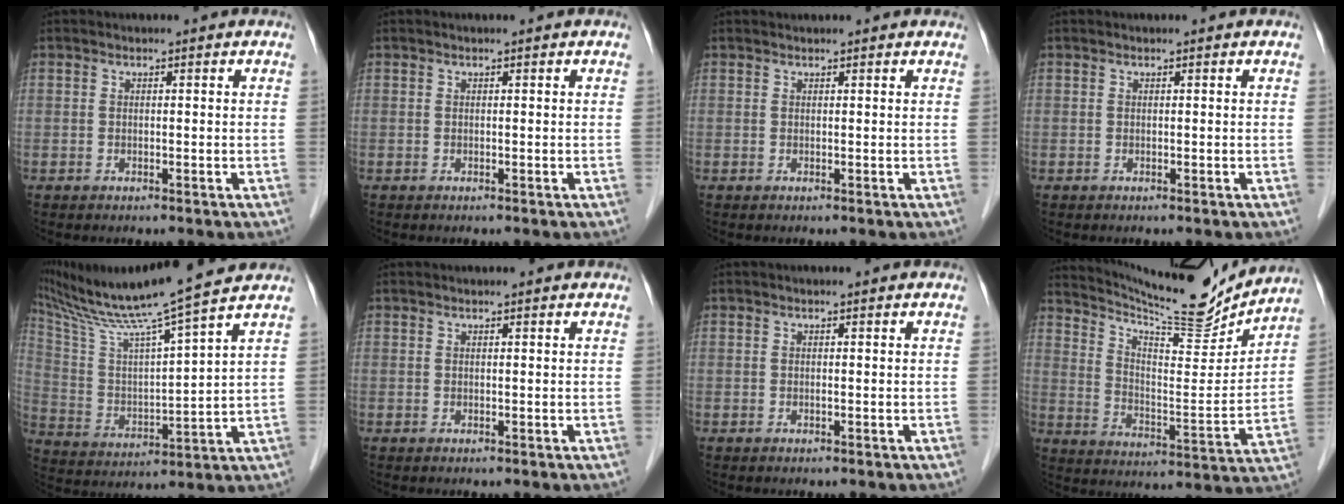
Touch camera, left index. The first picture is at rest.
{"total": 0.0}
{"total": 2.4, "force": [2.2, 0.5, 0.7], "torque": [-0.012, 0.026, 0.024]}
{"total": 0.0}
{"total": 18.0, "force": [15.4, -2.2, 9.2], "torque": [-0.174, -0.007, 0.257]}
{"total": 1.2, "force": [1.1, 0.1, 0.4], "torque": [-0.008, 0.016, 0.018]}
{"total": 0.0}
{"total": 17.5, "force": [16.7, 0.7, 5.3], "torque": [-0.101, -0.042, 0.254]}